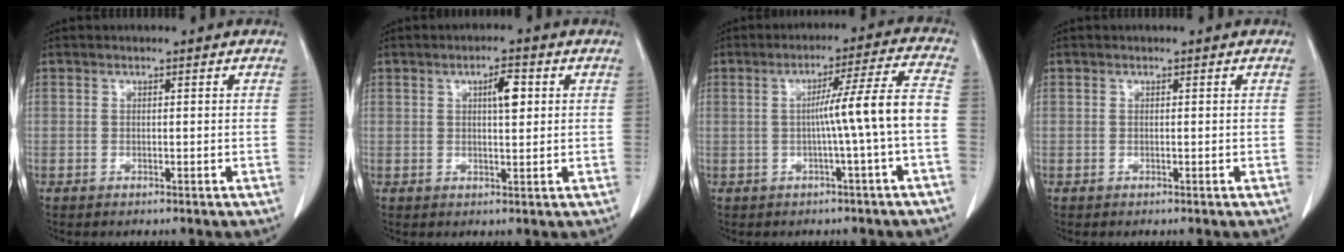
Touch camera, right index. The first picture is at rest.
{"total": 3.7, "force": [1.2, 1.0, 3.4], "torque": [-0.054, 0.004, 0.018]}
{"total": 8.6, "force": [-1.4, -1.7, 8.3], "torque": [-0.122, 0.019, -0.017]}
{"total": 0.0}